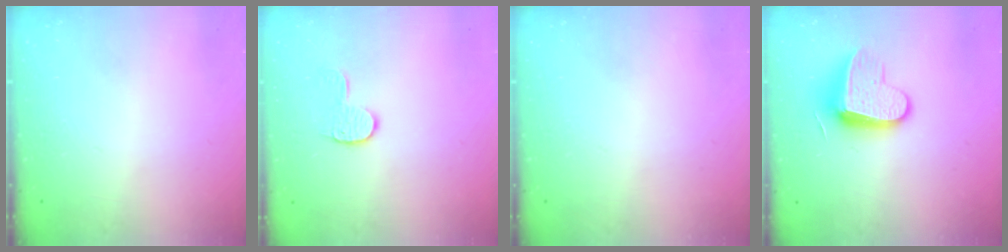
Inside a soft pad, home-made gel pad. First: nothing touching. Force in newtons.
{"total": 6.9, "press": 6.9, "slide": 0.1}
{"total": 0.0}
{"total": 11.6, "press": 11.6, "slide": 0.5}